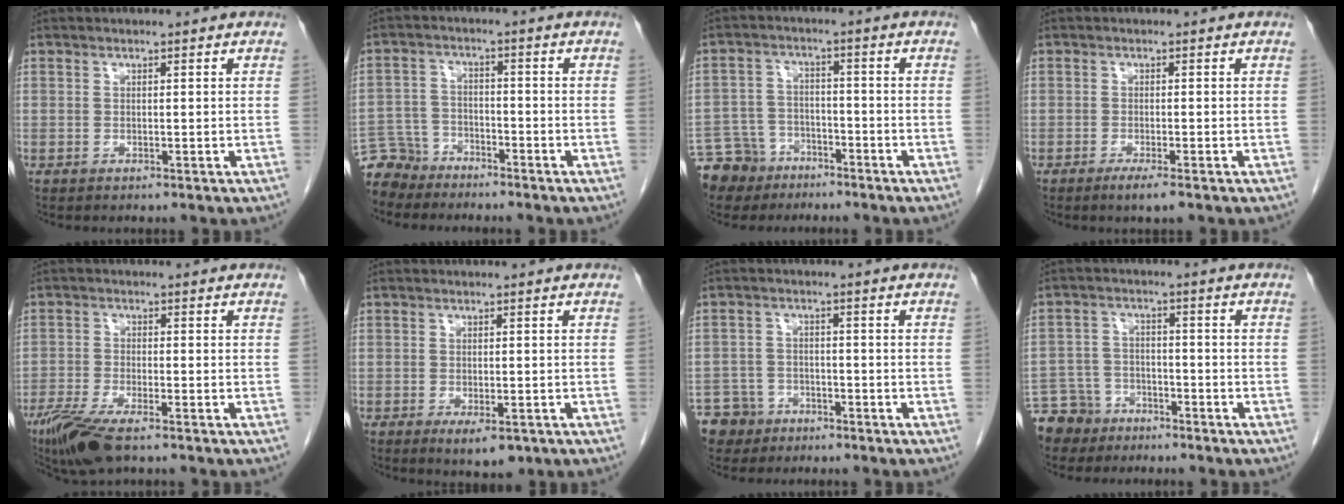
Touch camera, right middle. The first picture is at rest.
{"total": 6.6, "force": [-5.9, 2.9, -0.5], "torque": [0.011, 0.001, -0.115]}
{"total": 8.5, "force": [-6.5, 5.4, 1.1], "torque": [-0.035, 0.002, -0.115]}
{"total": 2.1, "force": [-1.4, 0.0, 1.6], "torque": [-0.029, -0.005, -0.025]}
{"total": 8.0, "force": [-5.6, 1.4, 5.5], "torque": [-0.104, -0.020, -0.100]}
{"total": 3.7, "force": [-1.8, 1.4, 2.9], "torque": [-0.039, -0.005, -0.018]}
{"total": 5.5, "force": [-3.8, 4.0, 0.0], "torque": [0.003, 0.005, -0.068]}
{"total": 7.5, "force": [-5.9, 4.5, 0.4], "torque": [-0.015, 0.000, -0.110]}